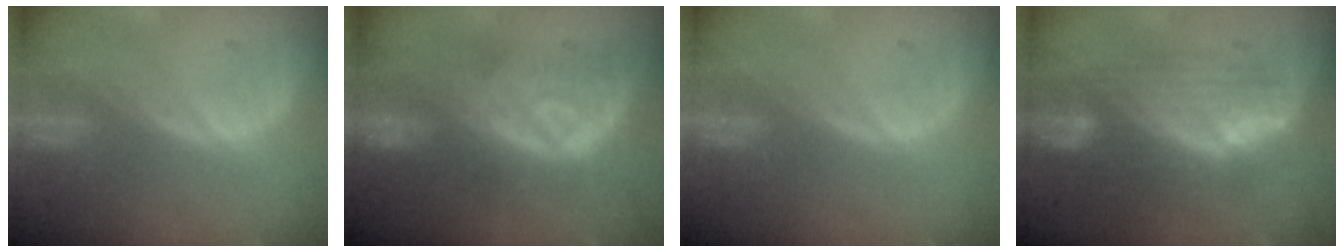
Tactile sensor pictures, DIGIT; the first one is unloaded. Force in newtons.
{"total": 8.5, "press": 8.4, "slide": 0.9}
{"total": 0.0}
{"total": 7.6, "press": 7.4, "slide": 1.5}